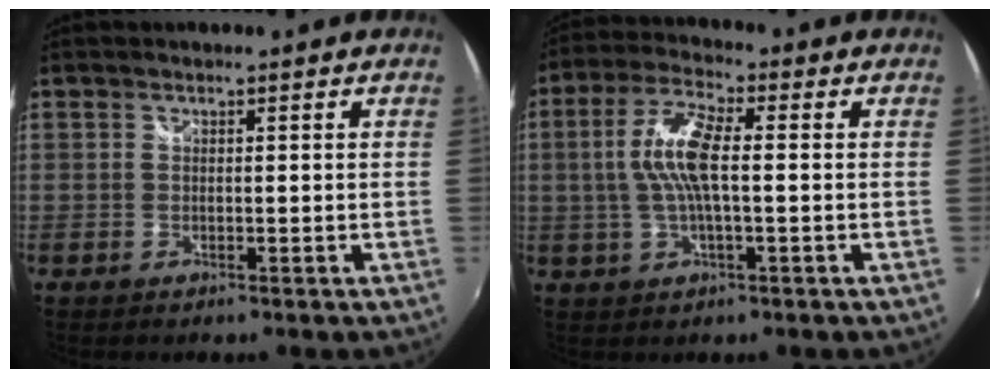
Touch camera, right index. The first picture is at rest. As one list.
[{"total": 9.3, "force": [0.3, 2.6, 8.9], "torque": [-0.180, 0.008, 0.006]}]